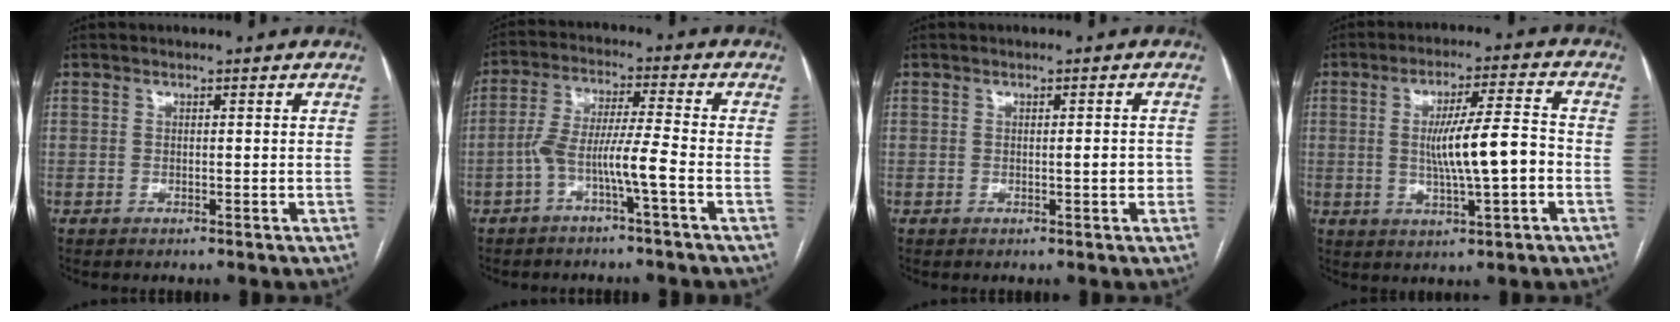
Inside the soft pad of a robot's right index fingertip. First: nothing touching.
{"total": 7.1, "force": [-3.1, -0.5, 6.4], "torque": [-0.126, 0.023, -0.057]}
{"total": 1.6, "force": [-0.2, 0.4, 1.5], "torque": [-0.020, 0.002, -0.004]}
{"total": 9.8, "force": [-1.1, 0.8, 9.7], "torque": [-0.164, 0.009, -0.018]}